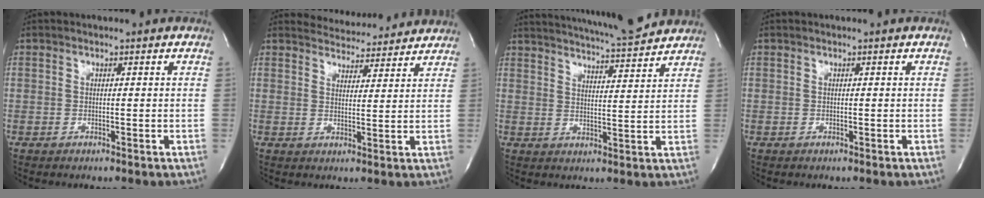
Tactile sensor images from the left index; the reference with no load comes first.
{"total": 7.5, "force": [7.4, 1.4, 0.6], "torque": [-0.009, 0.002, 0.092]}
{"total": 13.7, "force": [12.8, 0.4, 4.7], "torque": [-0.085, -0.007, 0.178]}
{"total": 0.0}